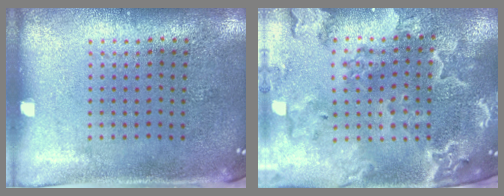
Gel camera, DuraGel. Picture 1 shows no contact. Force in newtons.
{"total": 3.6, "press": 3.1, "slide": 1.7}